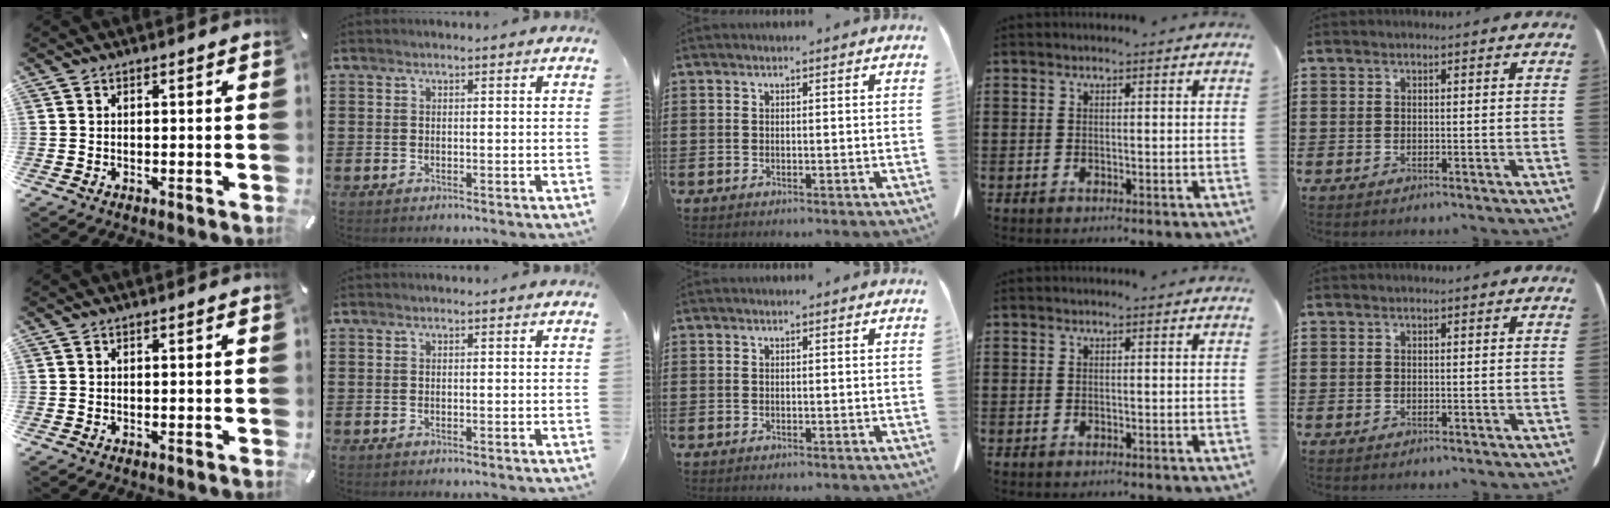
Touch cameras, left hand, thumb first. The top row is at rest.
{}